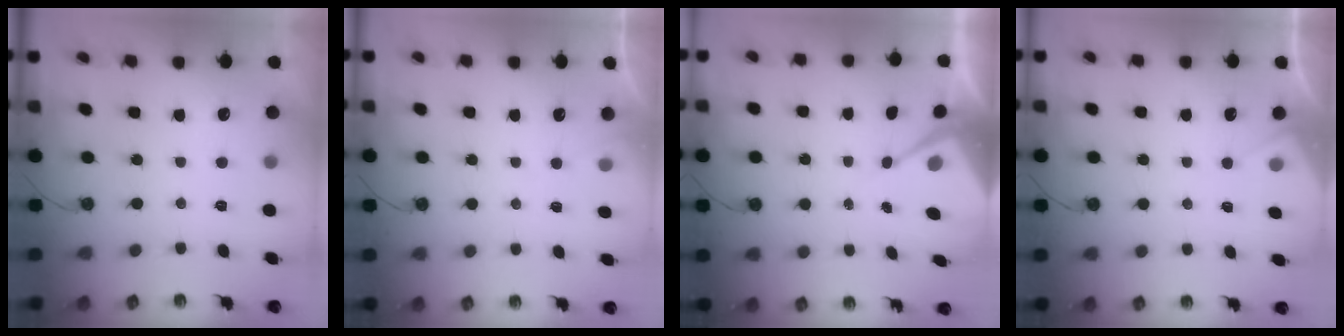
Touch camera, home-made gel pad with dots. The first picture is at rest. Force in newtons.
{"total": 4.7, "press": 4.6, "slide": 0.5}
{"total": 6.6, "press": 6.6, "slide": 0.5}
{"total": 4.4, "press": 4.4, "slide": 0.4}